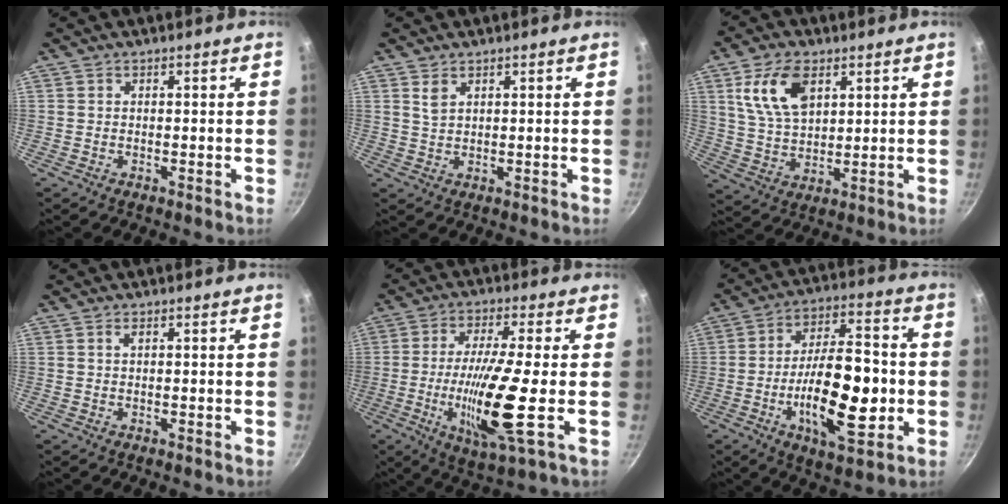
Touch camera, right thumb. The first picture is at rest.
{"total": 2.2, "force": [1.3, 1.2, 1.4], "torque": [-0.027, -0.007, 0.028]}
{"total": 11.4, "force": [4.6, 6.6, 8.1], "torque": [-0.142, -0.013, 0.092]}
{"total": 0.8, "force": [0.1, 0.3, 0.7], "torque": [-0.012, 0.001, 0.001]}
{"total": 15.6, "force": [-2.5, 2.1, 15.2], "torque": [-0.292, -0.008, -0.046]}
{"total": 19.2, "force": [-3.7, 8.3, 17.0], "torque": [-0.256, 0.022, -0.058]}